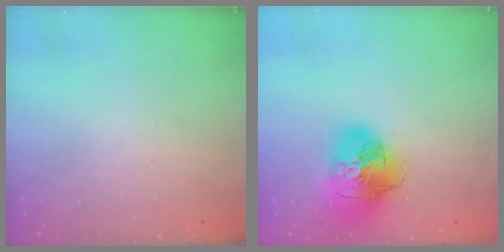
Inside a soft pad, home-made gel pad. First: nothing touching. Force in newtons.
{"total": 19.6, "press": 19.4, "slide": 2.7}